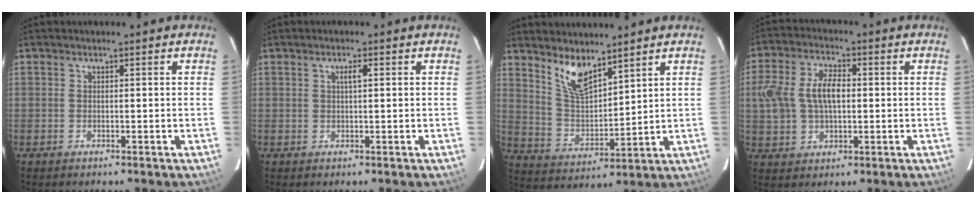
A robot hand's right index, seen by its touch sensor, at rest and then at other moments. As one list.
[{"total": 1.6, "force": [0.5, 0.3, 1.4], "torque": [-0.025, 0.005, 0.009]}, {"total": 8.9, "force": [6.6, 2.9, 5.2], "torque": [-0.100, -0.005, 0.137]}, {"total": 10.6, "force": [0.7, 6.3, 8.4], "torque": [-0.173, 0.016, 0.018]}]